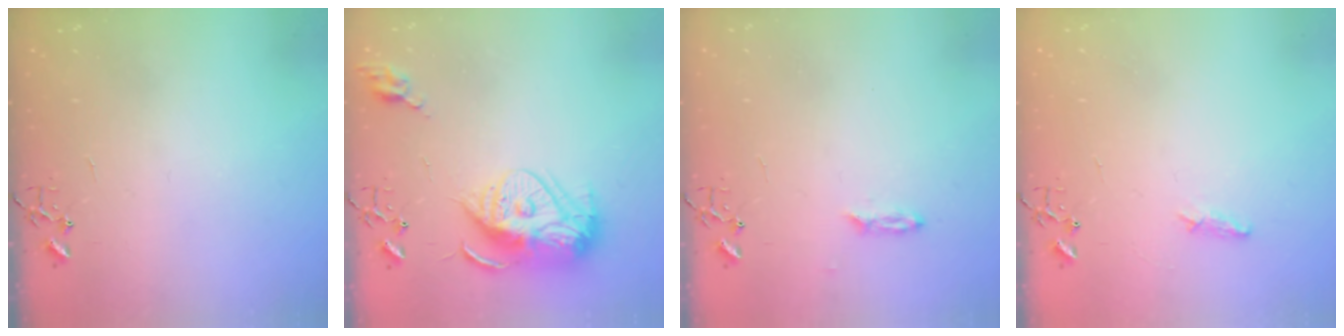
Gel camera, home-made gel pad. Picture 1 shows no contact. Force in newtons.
{"total": 15.7, "press": 15.6, "slide": 1.9}
{"total": 2.3, "press": 2.2, "slide": 0.4}
{"total": 5.9, "press": 5.8, "slide": 0.7}